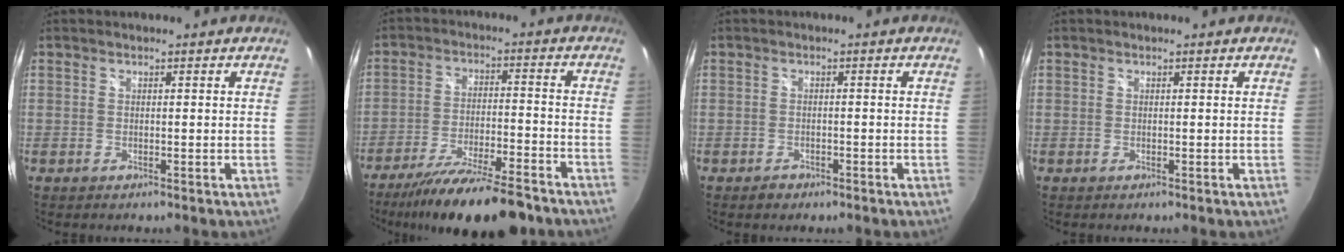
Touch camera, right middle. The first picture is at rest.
{"total": 17.3, "force": [-14.1, 2.7, 9.6], "torque": [-0.181, -0.034, -0.223]}
{"total": 1.8, "force": [-1.3, 1.1, 0.6], "torque": [-0.013, -0.002, -0.020]}
{"total": 0.0}